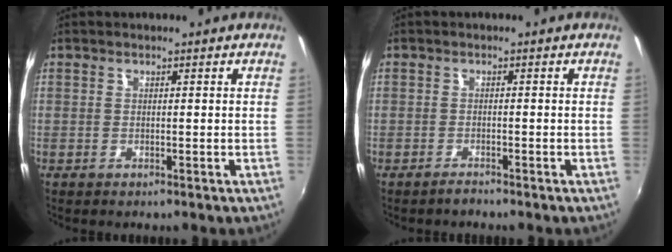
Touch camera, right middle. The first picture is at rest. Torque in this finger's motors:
{"motor_torque": [0.46, -0.52, 0.17, 0.07]}